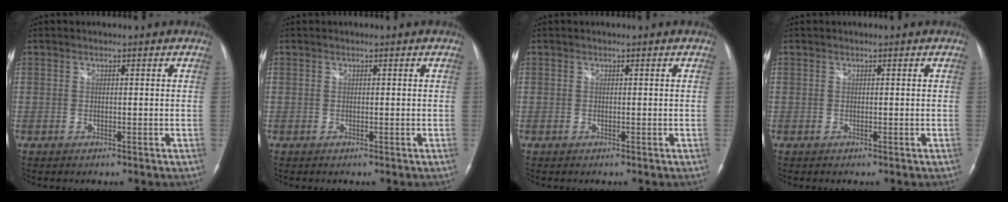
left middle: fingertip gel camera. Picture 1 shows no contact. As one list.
[{"total": 0.0}, {"total": 0.0}, {"total": 0.0}]